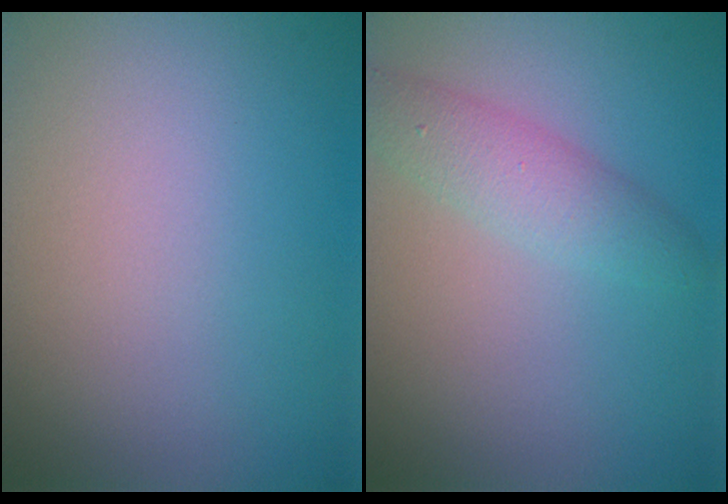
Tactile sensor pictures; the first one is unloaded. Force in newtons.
{"total": 2.8, "press": 2.8, "slide": 0.1}